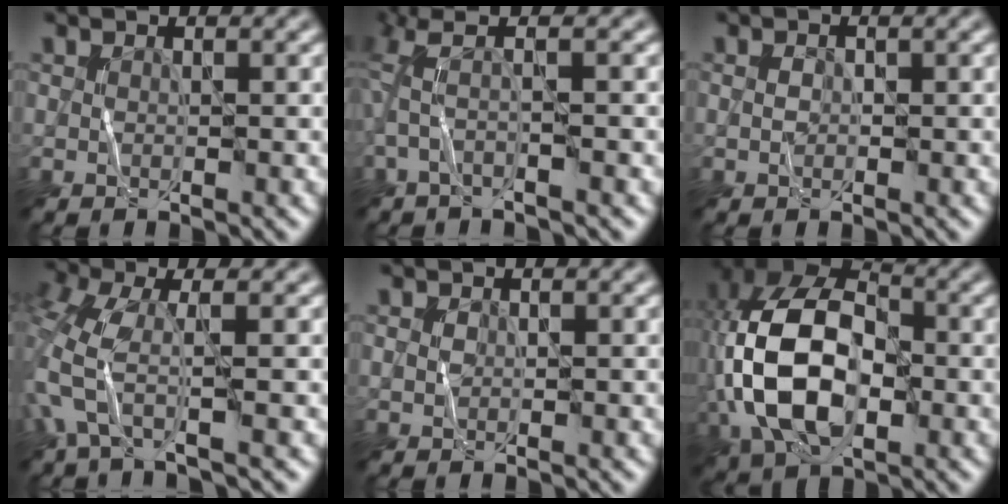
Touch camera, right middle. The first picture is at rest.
{"total": 2.7, "force": [0.1, 0.1, 2.7], "torque": [-0.063, 0.001, -0.002]}
{"total": 0.7, "force": [0.0, 0.6, 0.4], "torque": [-0.010, 0.001, 0.000]}
{"total": 4.2, "force": [-1.1, 1.1, 3.9], "torque": [-0.102, -0.007, -0.031]}
{"total": 0.5, "force": [0.1, 0.5, 0.2], "torque": [-0.005, 0.000, 0.004]}
{"total": 13.3, "force": [-1.1, 8.3, 10.3], "torque": [-0.230, 0.008, -0.028]}